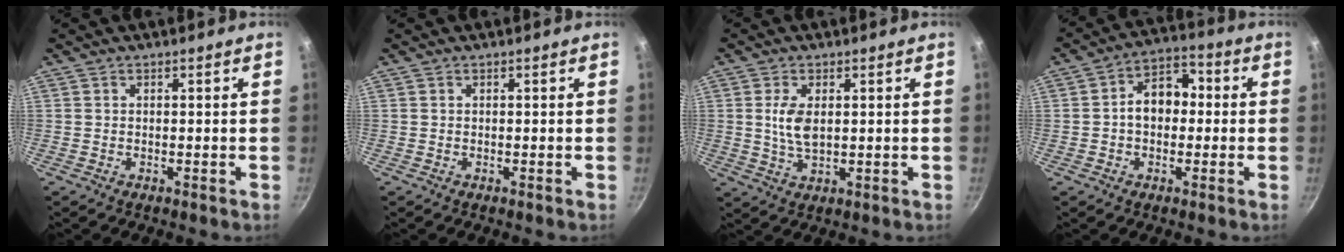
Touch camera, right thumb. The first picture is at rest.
{"total": 0.0}
{"total": 5.4, "force": [0.9, 2.8, 4.5], "torque": [-0.090, -0.008, 0.019]}
{"total": 9.1, "force": [-0.1, 6.6, 6.2], "torque": [-0.053, 0.031, -0.015]}